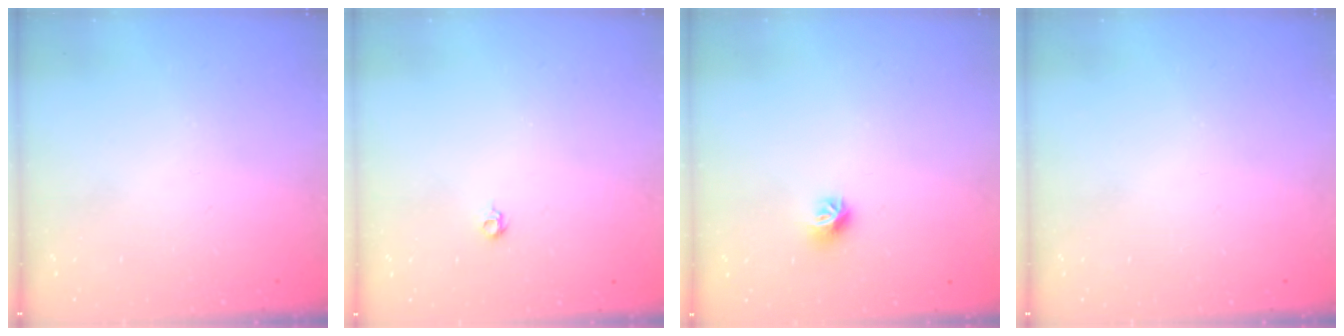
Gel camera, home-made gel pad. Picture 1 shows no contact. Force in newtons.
{"total": 3.7, "press": 3.6, "slide": 0.7}
{"total": 8.0, "press": 7.9, "slide": 0.6}
{"total": 0.0}